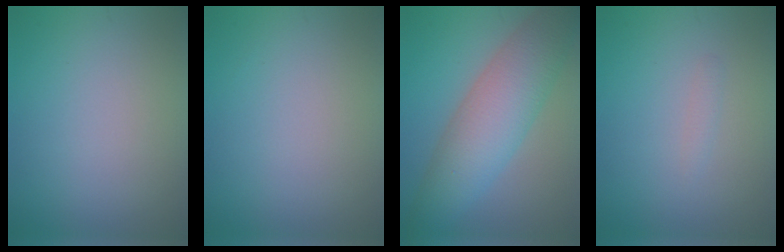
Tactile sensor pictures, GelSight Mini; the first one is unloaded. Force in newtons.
{"total": 0.0}
{"total": 7.8, "press": 7.8, "slide": 0.2}
{"total": 0.7, "press": 0.7, "slide": 0.0}